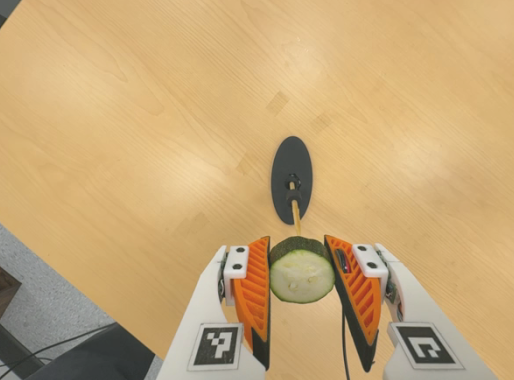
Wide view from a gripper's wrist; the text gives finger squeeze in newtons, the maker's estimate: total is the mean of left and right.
{"total": 11.1, "left": 9.4, "right": 12.8}